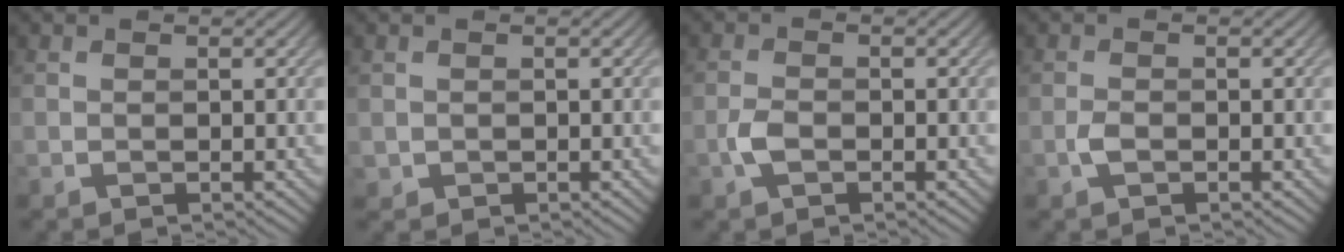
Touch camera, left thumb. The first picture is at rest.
{"total": 0.7, "force": [0.2, 0.7, 0.0], "torque": [-0.004, -0.006, 0.005]}
{"total": 2.2, "force": [-1.0, 1.1, 1.6], "torque": [-0.036, 0.000, -0.024]}
{"total": 1.4, "force": [-0.6, 0.7, 1.1], "torque": [-0.024, 0.000, -0.014]}